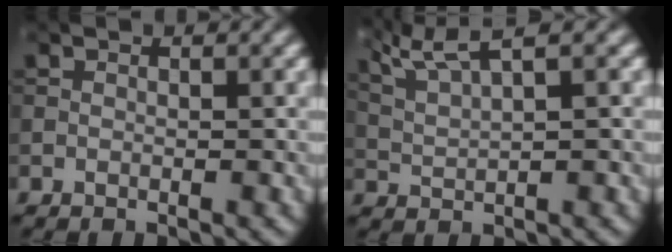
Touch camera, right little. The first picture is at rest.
{"total": 5.1, "force": [3.8, 0.9, 3.4], "torque": [-0.073, 0.016, 0.070]}